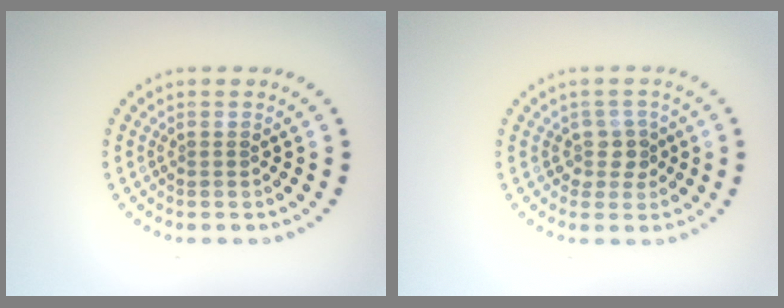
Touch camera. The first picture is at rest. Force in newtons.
{"total": 2.2, "press": 1.7, "slide": 1.3}